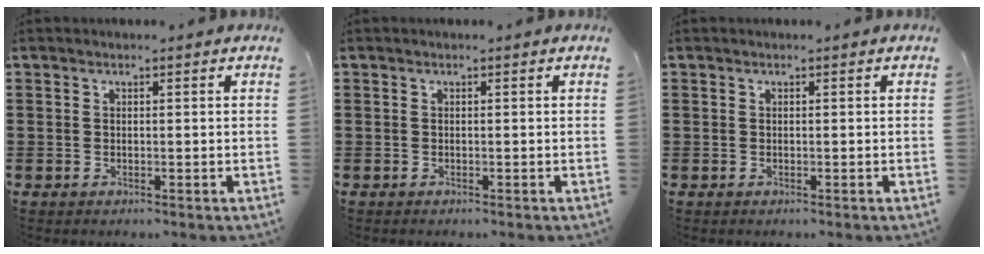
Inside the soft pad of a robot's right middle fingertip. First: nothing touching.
{"total": 0.0}
{"total": 0.0}